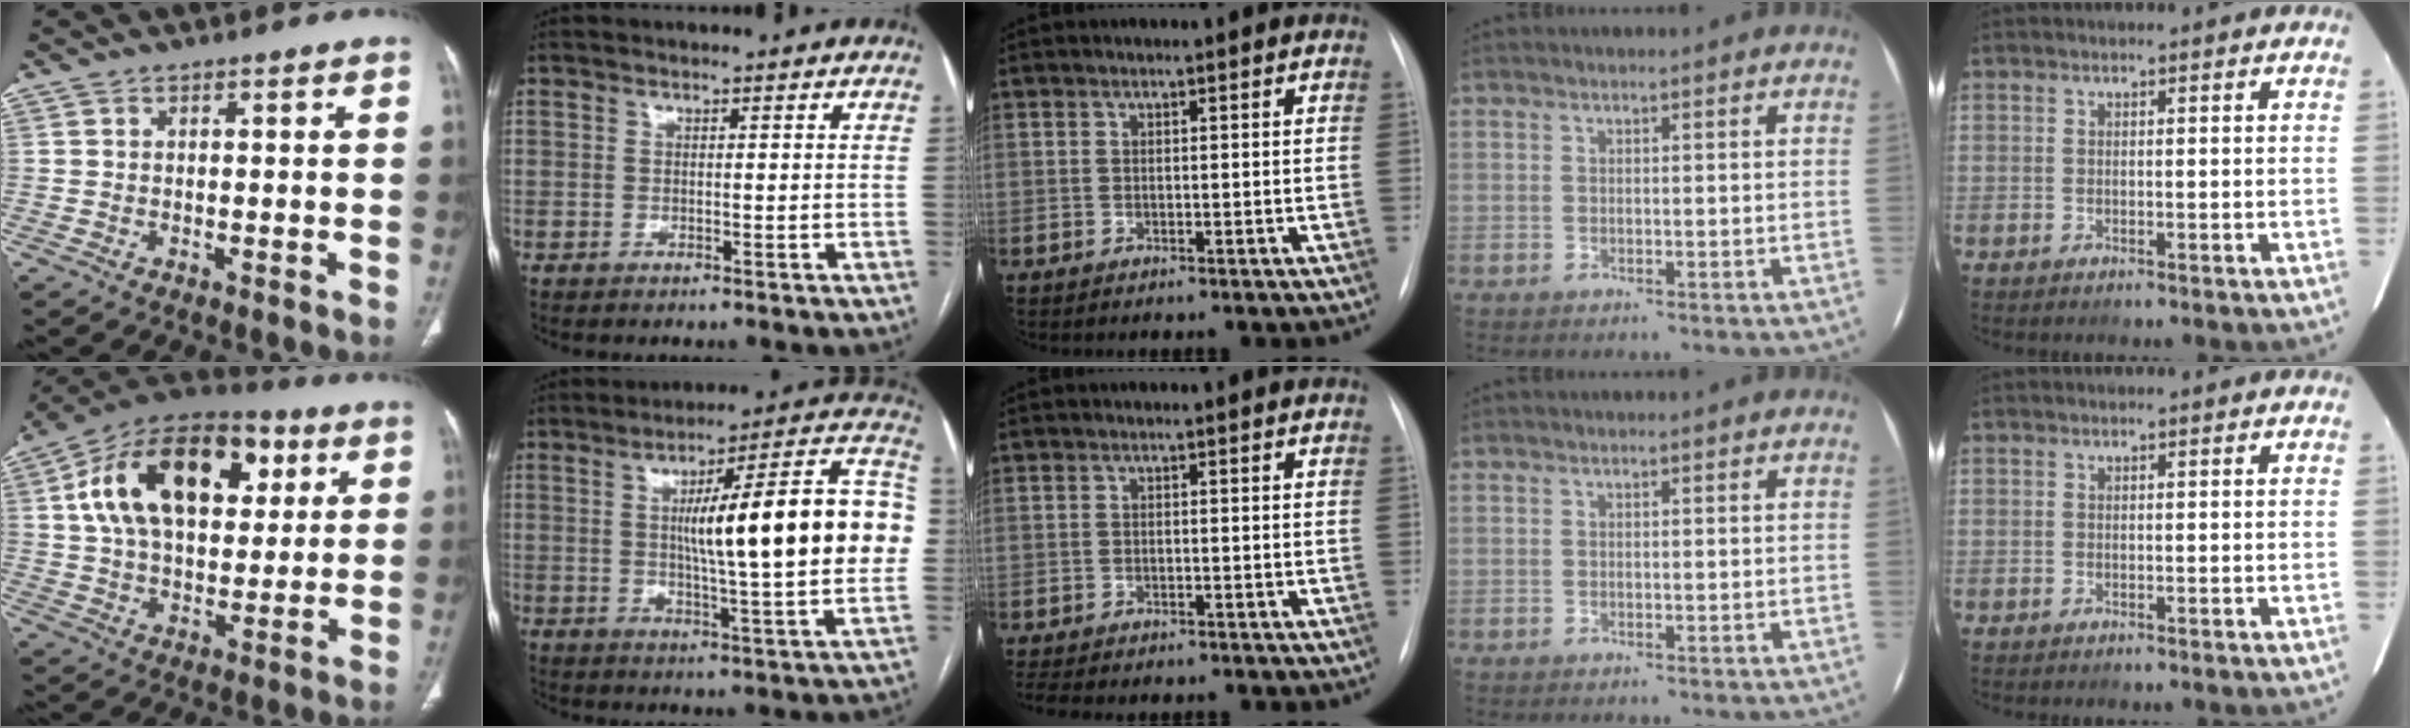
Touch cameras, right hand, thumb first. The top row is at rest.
{"thumb": {"total": 24.6, "force": [7.4, 14.6, 18.4], "torque": [-0.289, 0.015, 0.116]}, "index": {"total": 22.1, "force": [1.8, 2.4, 21.9], "torque": [-0.275, 0.036, 0.022]}, "middle": {"total": 6.0, "force": [-5.0, 1.7, 2.8], "torque": [-0.042, -0.004, -0.066]}}